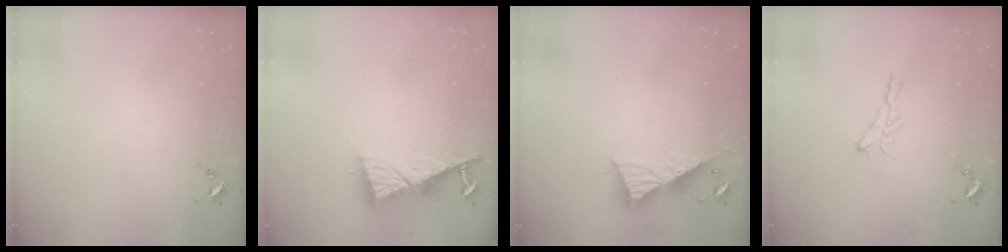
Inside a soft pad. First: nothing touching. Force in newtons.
{"total": 10.5, "press": 10.4, "slide": 1.2}
{"total": 9.4, "press": 9.4, "slide": 0.4}
{"total": 6.0, "press": 6.0, "slide": 0.2}